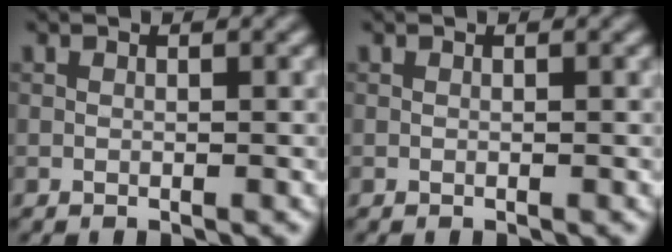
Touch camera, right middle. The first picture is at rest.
{"total": 0.0}